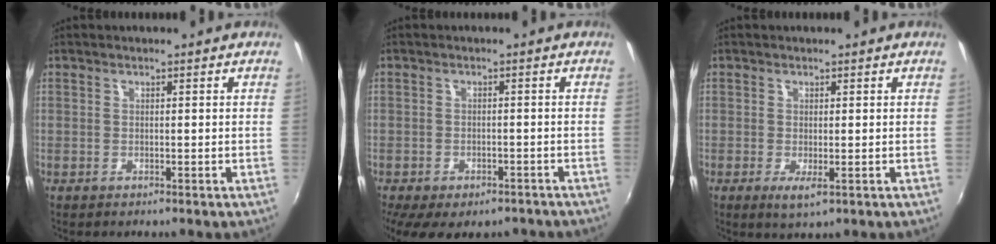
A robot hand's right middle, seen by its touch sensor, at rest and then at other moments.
{"total": 11.3, "force": [-7.9, 5.4, 5.9], "torque": [-0.135, -0.031, -0.108]}
{"total": 2.6, "force": [-0.7, 0.6, 2.5], "torque": [-0.045, -0.011, -0.008]}